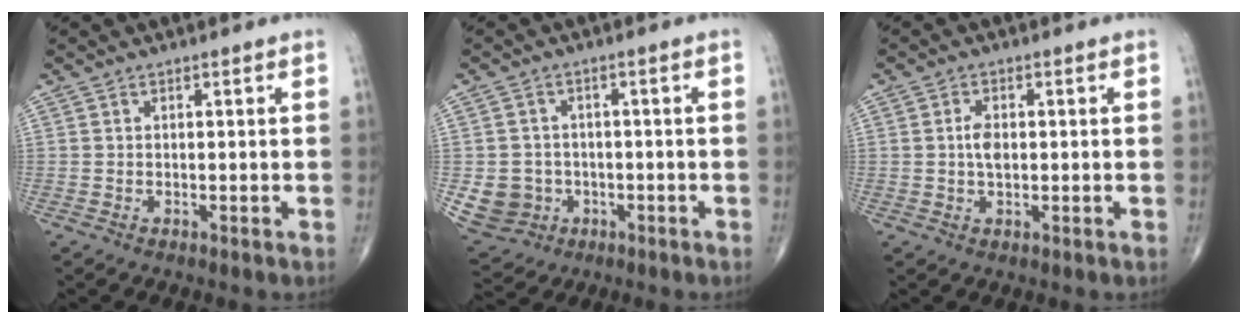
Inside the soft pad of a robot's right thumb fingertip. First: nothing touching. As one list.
[{"total": 7.3, "force": [-1.4, 6.9, 1.8], "torque": [-0.021, 0.010, -0.014]}, {"total": 3.1, "force": [0.2, 1.7, 2.5], "torque": [-0.046, 0.001, 0.002]}]